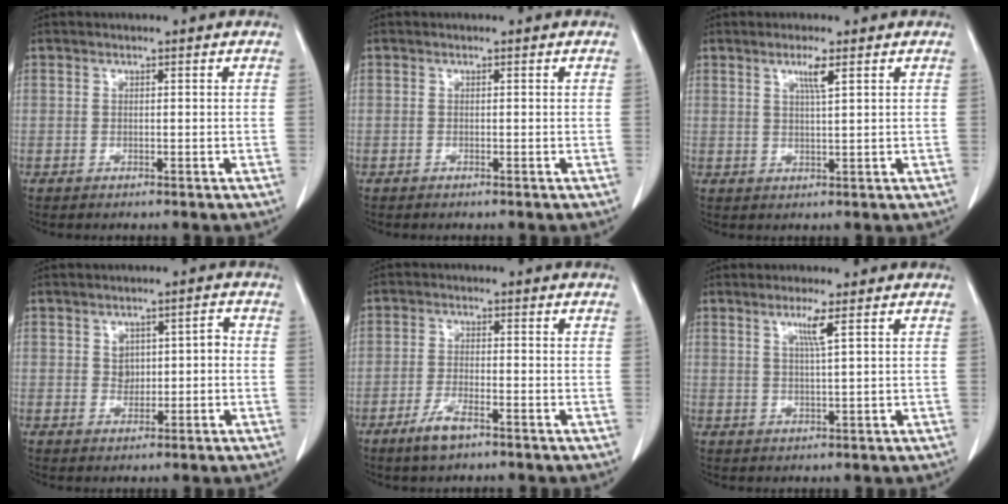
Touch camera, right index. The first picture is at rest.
{"total": 0.0}
{"total": 2.7, "force": [1.4, -0.2, 2.3], "torque": [-0.047, -0.003, 0.026]}
{"total": 3.4, "force": [0.1, 2.5, 2.4], "torque": [-0.029, 0.021, 0.011]}
{"total": 4.3, "force": [-3.0, 1.0, 3.0], "torque": [-0.068, -0.004, -0.056]}
{"total": 2.9, "force": [1.5, -0.7, 2.4], "torque": [-0.050, -0.005, 0.030]}